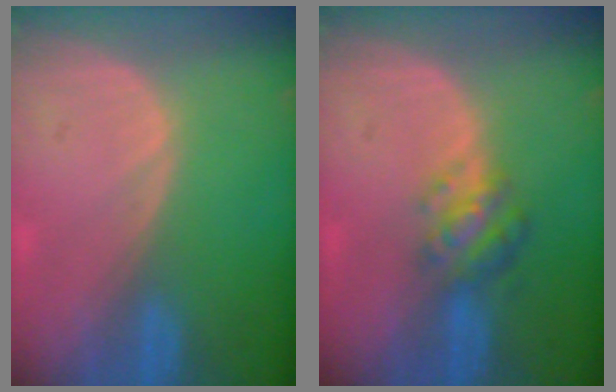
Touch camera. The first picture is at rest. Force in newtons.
{"total": 4.9, "press": 4.5, "slide": 2.0}